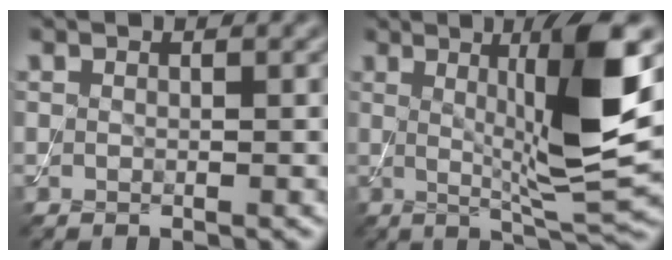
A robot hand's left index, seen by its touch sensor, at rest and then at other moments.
{"total": 9.8, "force": [1.6, 1.5, 9.5], "torque": [-0.136, -0.012, 0.033]}